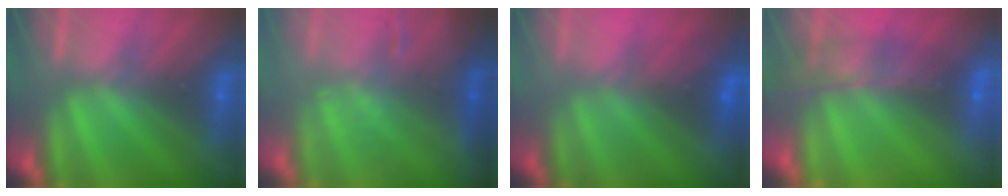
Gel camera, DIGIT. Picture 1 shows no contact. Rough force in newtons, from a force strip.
{"total": 2.7}
{"total": 2.8}
{"total": 9.5}